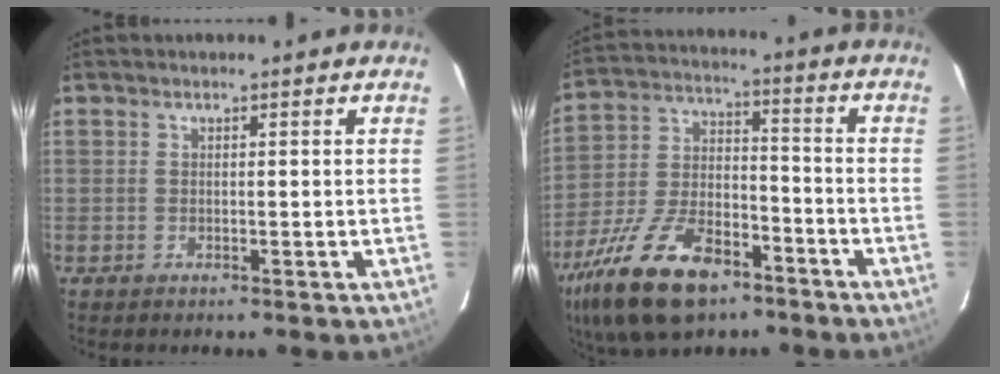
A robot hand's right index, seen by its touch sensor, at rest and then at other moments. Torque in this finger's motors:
{"motor_torque": [1.13, -1.01, 0.56, 0.13]}